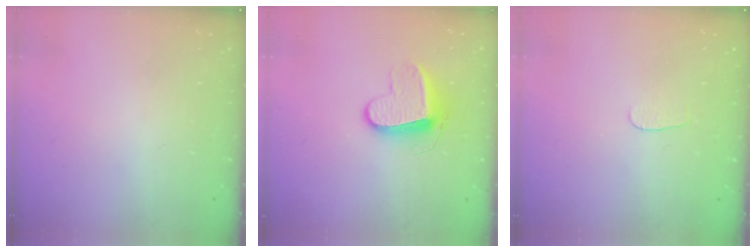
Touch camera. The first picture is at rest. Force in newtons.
{"total": 9.7, "press": 9.7, "slide": 0.4}
{"total": 2.9, "press": 2.8, "slide": 0.3}